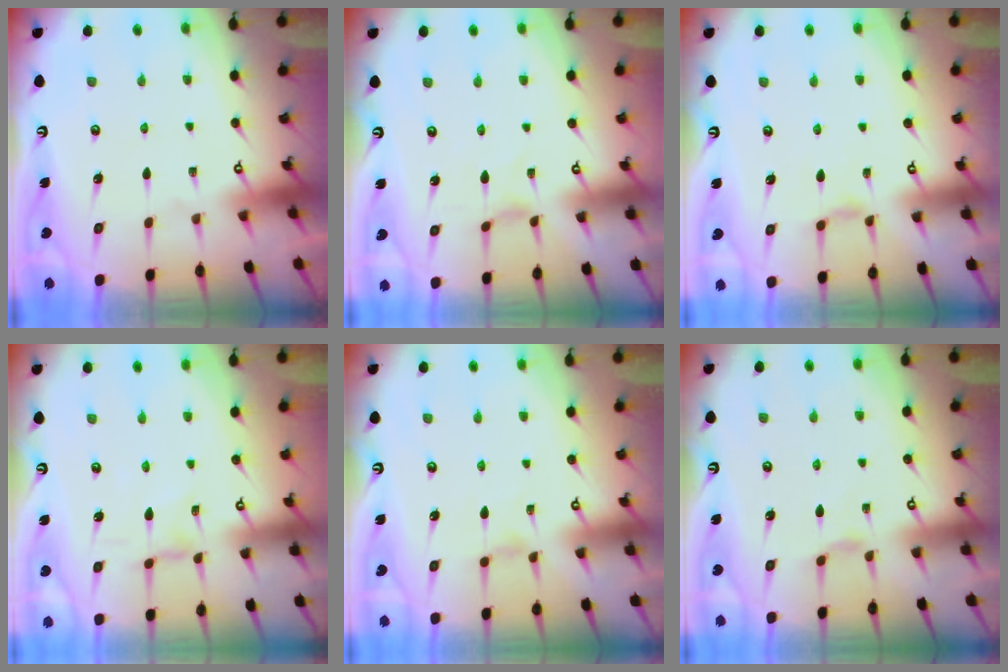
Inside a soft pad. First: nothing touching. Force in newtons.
{"total": 0.6, "press": 0.5, "slide": 0.2}
{"total": 2.3, "press": 2.2, "slide": 0.5}
{"total": 0.0}
{"total": 0.0}
{"total": 2.6, "press": 2.6, "slide": 0.6}